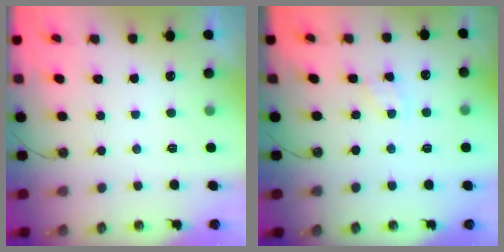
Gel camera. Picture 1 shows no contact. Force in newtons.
{"total": 2.1, "press": 2.1, "slide": 0.3}